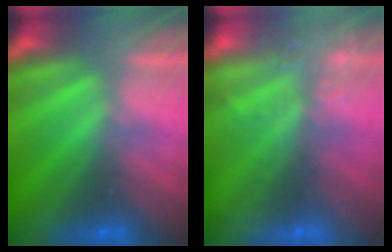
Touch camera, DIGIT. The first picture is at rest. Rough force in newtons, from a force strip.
{"total": 13.7}